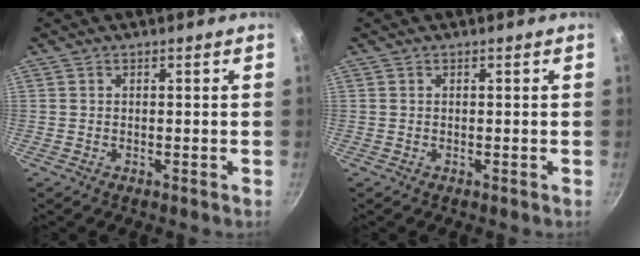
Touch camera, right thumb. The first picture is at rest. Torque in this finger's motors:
{"motor_torque": [-0.09, 0.09, 0.00, 0.00, 0.00]}